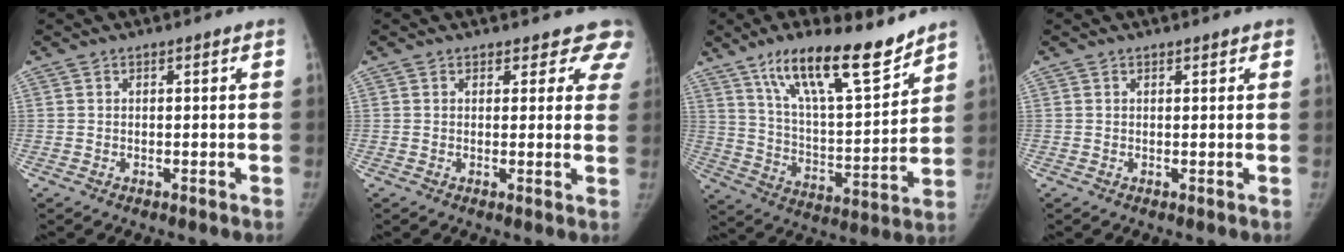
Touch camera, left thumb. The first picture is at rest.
{"total": 6.7, "force": [5.8, 3.3, 0.1], "torque": [0.058, -0.021, 0.036]}
{"total": 18.8, "force": [13.3, 5.0, 12.3], "torque": [-0.173, -0.074, 0.232]}
{"total": 0.9, "force": [0.7, 0.4, 0.3], "torque": [0.000, -0.003, 0.008]}